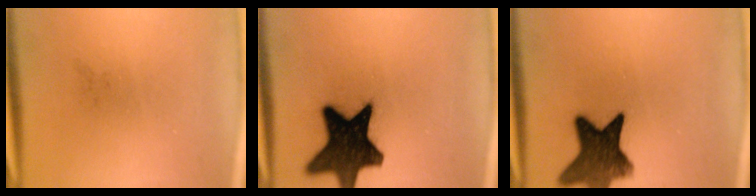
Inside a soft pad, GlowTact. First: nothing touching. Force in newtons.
{"total": 18.0}
{"total": 11.8}